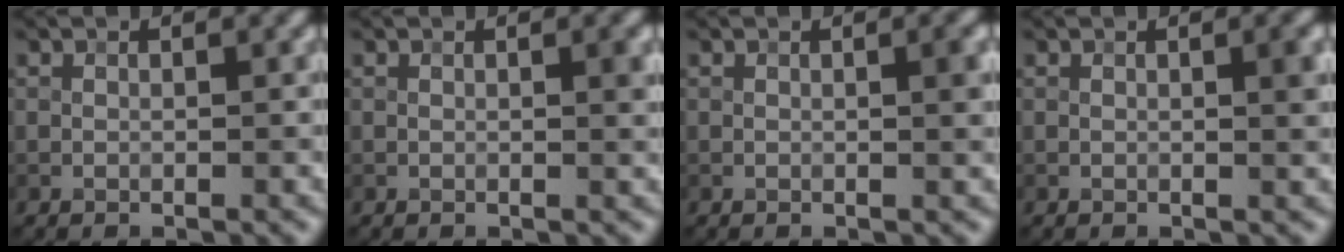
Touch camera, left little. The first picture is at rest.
{"total": 1.1, "force": [0.2, 0.2, 1.1], "torque": [-0.015, 0.000, 0.002]}
{"total": 1.5, "force": [0.2, 0.3, 1.5], "torque": [-0.020, 0.002, 0.001]}
{"total": 1.7, "force": [0.2, 0.3, 1.7], "torque": [-0.021, 0.003, 0.002]}